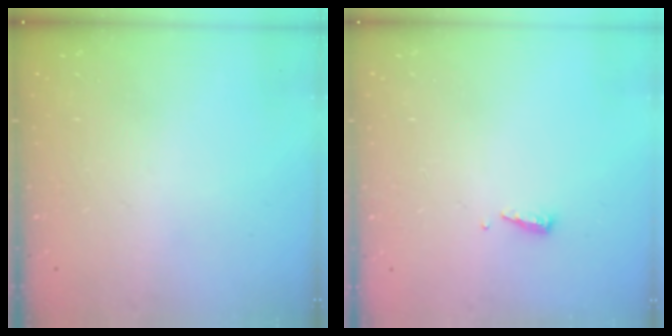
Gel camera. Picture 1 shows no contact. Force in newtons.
{"total": 5.3, "press": 5.3, "slide": 0.5}